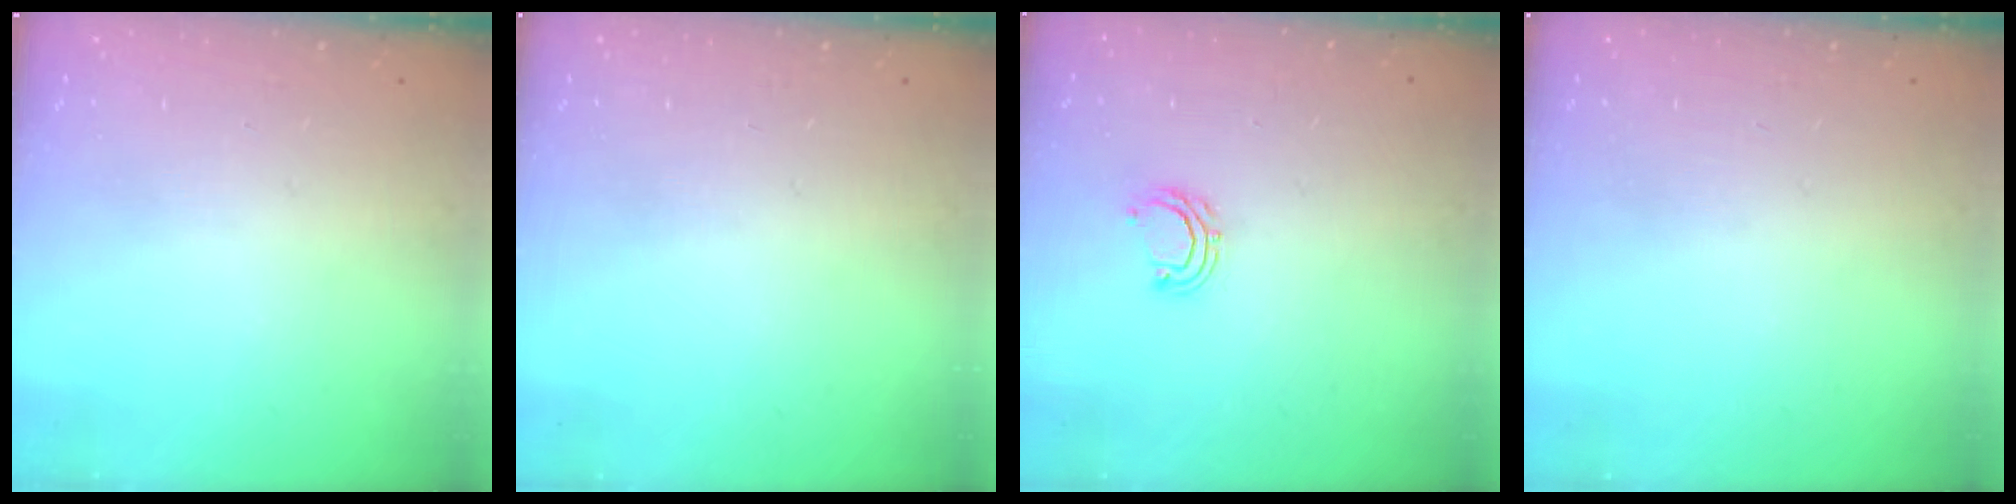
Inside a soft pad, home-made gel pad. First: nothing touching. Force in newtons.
{"total": 0.0}
{"total": 5.2, "press": 5.0, "slide": 1.2}
{"total": 0.0}